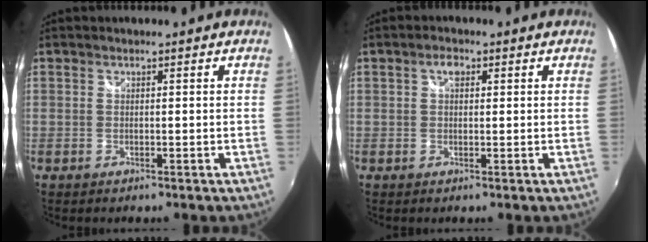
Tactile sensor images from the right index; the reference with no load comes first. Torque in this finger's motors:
{"motor_torque": [0.28, -0.01, 0.14, 0.04]}